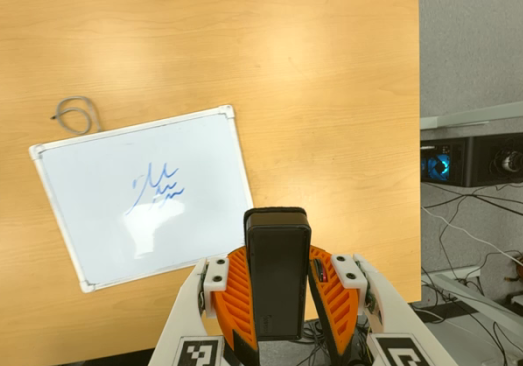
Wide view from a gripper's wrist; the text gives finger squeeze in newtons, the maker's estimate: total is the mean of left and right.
{"total": 8.9, "left": 7.4, "right": 10.4}